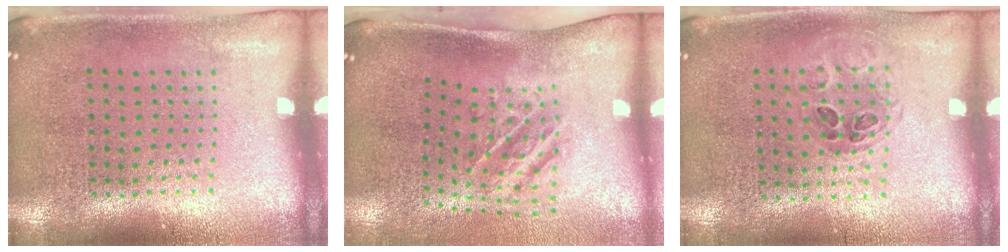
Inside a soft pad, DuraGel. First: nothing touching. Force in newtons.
{"total": 2.2, "press": 1.3, "slide": 1.8}
{"total": 1.0, "press": 0.7, "slide": 0.6}